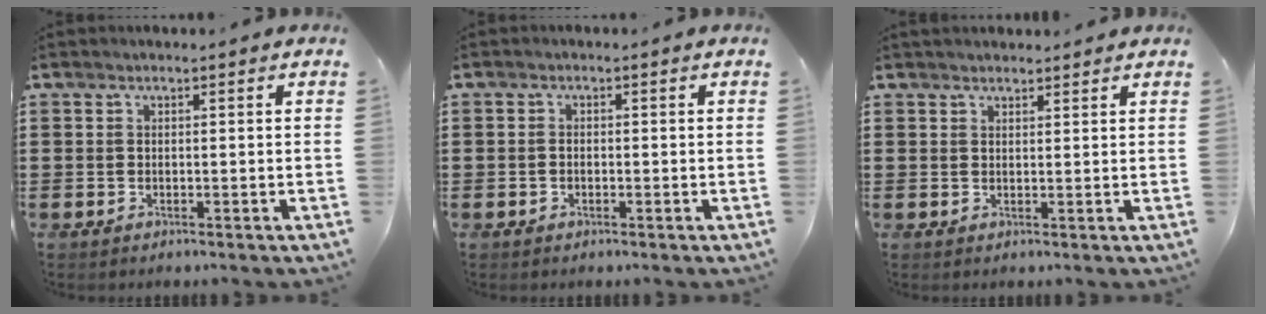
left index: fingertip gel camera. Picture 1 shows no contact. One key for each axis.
{"total": 0.9, "fx": -0.4, "fy": 0.6, "fz": 0.5, "tx": -0.014, "ty": 0.000, "tz": -0.007}
{"total": 1.5, "fx": 1.4, "fy": 0.3, "fz": 0.0, "tx": -0.004, "ty": 0.002, "tz": 0.028}